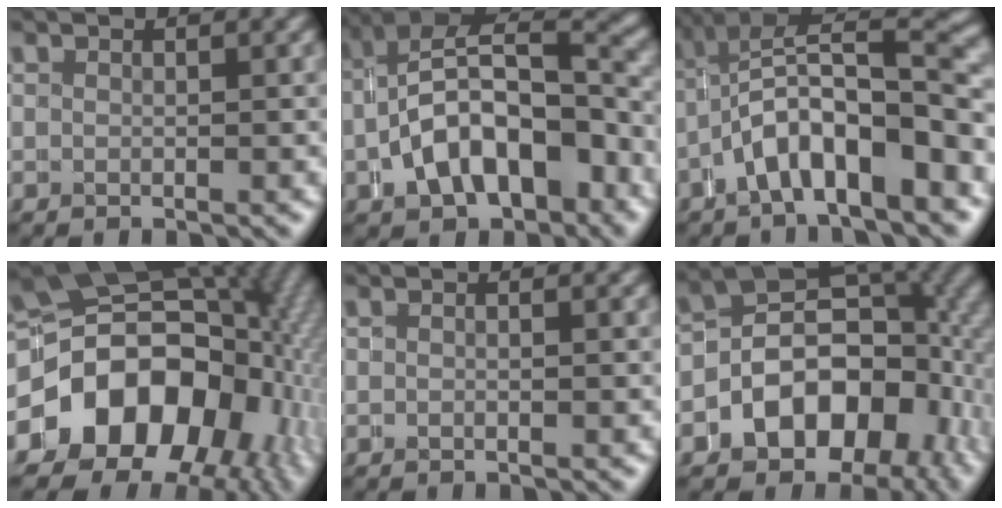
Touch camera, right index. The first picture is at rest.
{"total": 8.9, "force": [-1.6, 5.6, 6.6], "torque": [-0.116, -0.005, -0.023]}
{"total": 8.0, "force": [-0.9, 3.9, 6.9], "torque": [-0.100, 0.008, -0.018]}
{"total": 22.1, "force": [-3.1, 16.8, 14.0], "torque": [-0.257, -0.055, -0.044]}
{"total": 0.5, "force": [-0.1, -0.4, 0.3], "torque": [-0.003, 0.007, -0.003]}
{"total": 11.7, "force": [-1.0, 8.8, 7.7], "torque": [-0.127, -0.011, -0.022]}